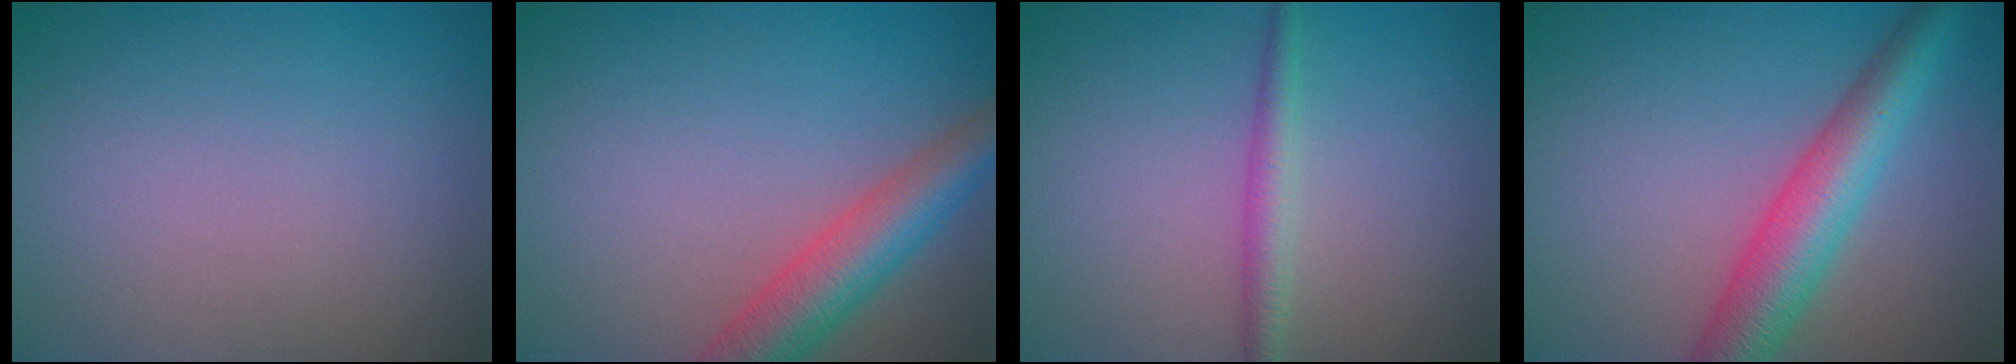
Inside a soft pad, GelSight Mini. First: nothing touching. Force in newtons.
{"total": 5.8, "press": 5.8, "slide": 0.4}
{"total": 2.1, "press": 2.1, "slide": 0.0}
{"total": 6.3, "press": 6.3, "slide": 0.1}